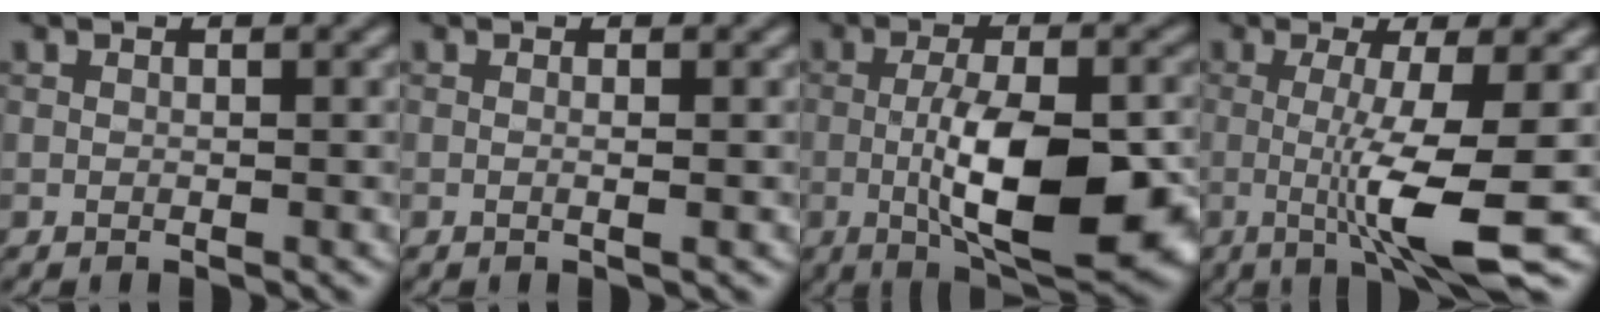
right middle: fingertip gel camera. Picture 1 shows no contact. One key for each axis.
{"total": 0.9, "fx": 0.0, "fy": 0.2, "fz": 0.9, "tx": -0.012, "ty": -0.002, "tz": -0.004}
{"total": 10.4, "fx": -2.3, "fy": 3.7, "fz": 9.4, "tx": -0.160, "ty": -0.011, "tz": -0.033}
{"total": 7.2, "fx": -1.1, "fy": 1.0, "fz": 7.0, "tx": -0.124, "ty": -0.013, "tz": -0.018}